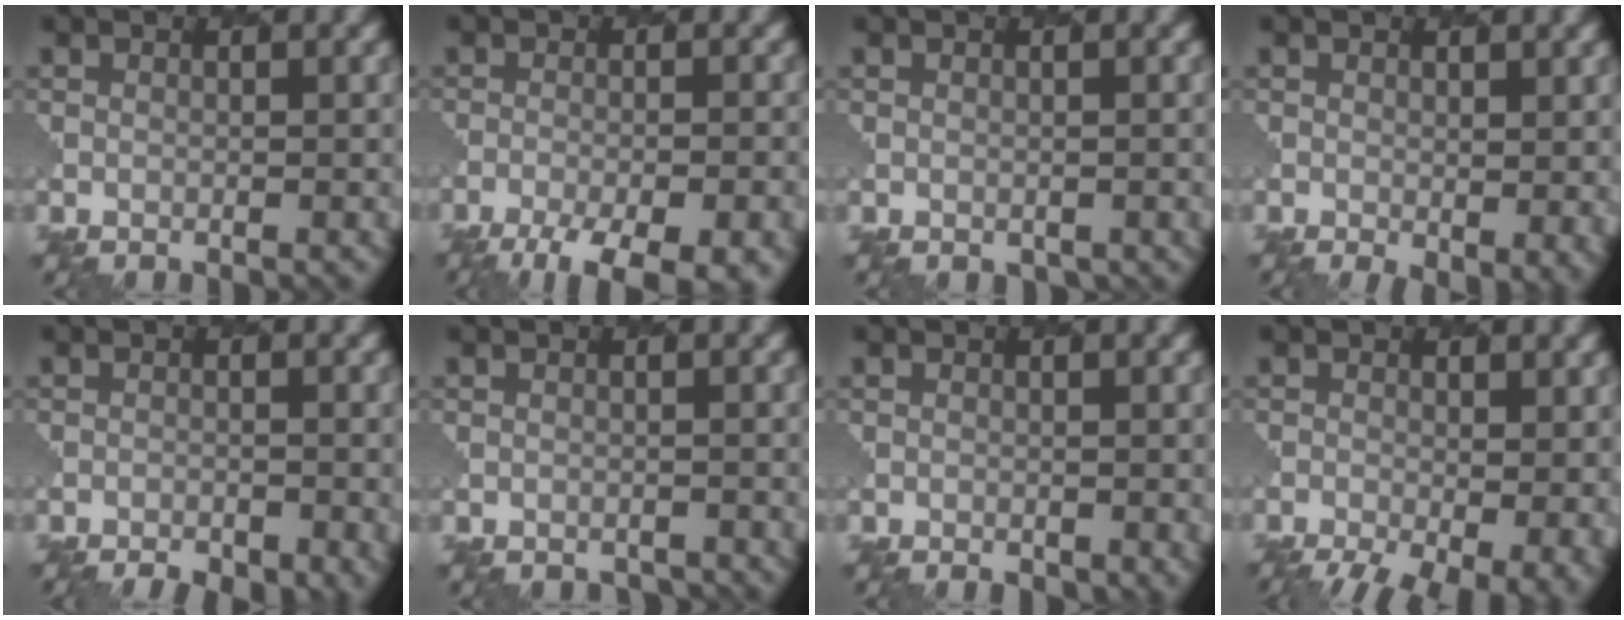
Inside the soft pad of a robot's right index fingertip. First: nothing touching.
{"total": 9.7, "force": [-7.0, 3.0, 6.0], "torque": [-0.097, -0.021, -0.094]}
{"total": 0.9, "force": [-0.1, 0.8, 0.3], "torque": [-0.006, -0.004, 0.002]}
{"total": 3.2, "force": [0.0, 1.5, 2.9], "torque": [-0.036, -0.014, 0.003]}
{"total": 5.9, "force": [-4.4, 2.6, 3.0], "torque": [-0.027, -0.005, -0.042]}
{"total": 1.1, "force": [-0.9, 0.5, 0.0], "torque": [0.004, 0.002, -0.009]}
{"total": 2.4, "force": [-0.6, 1.4, 1.9], "torque": [-0.017, -0.003, 0.006]}
{"total": 9.1, "force": [-4.1, 4.1, 7.0], "torque": [-0.090, -0.032, -0.044]}